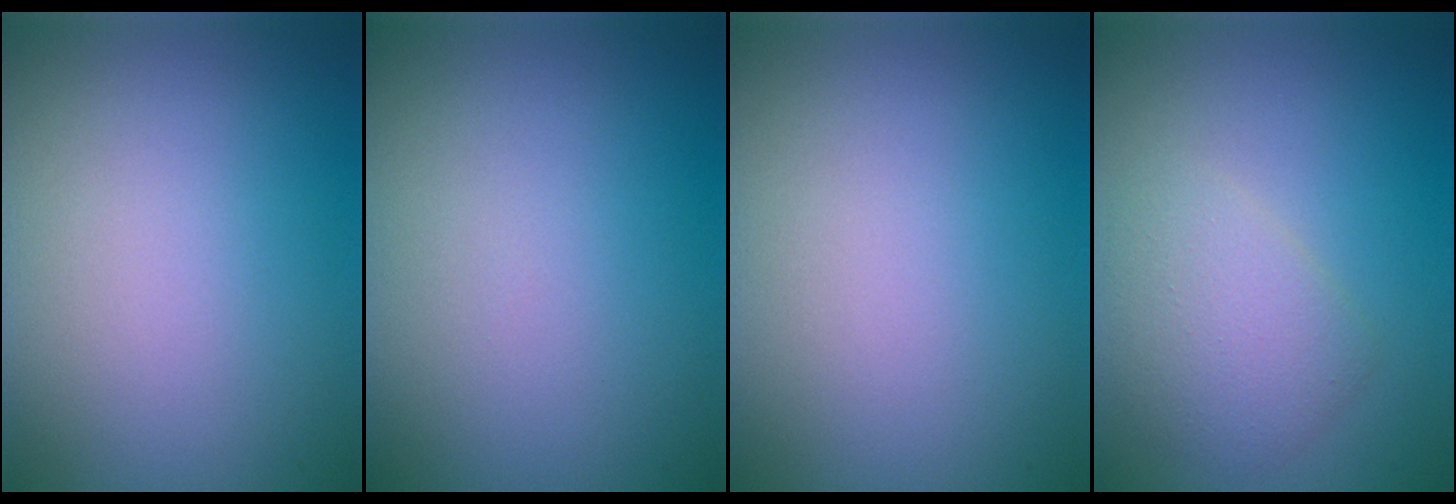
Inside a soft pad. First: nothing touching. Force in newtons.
{"total": 0.0}
{"total": 0.0}
{"total": 2.8, "press": 2.8, "slide": 0.2}